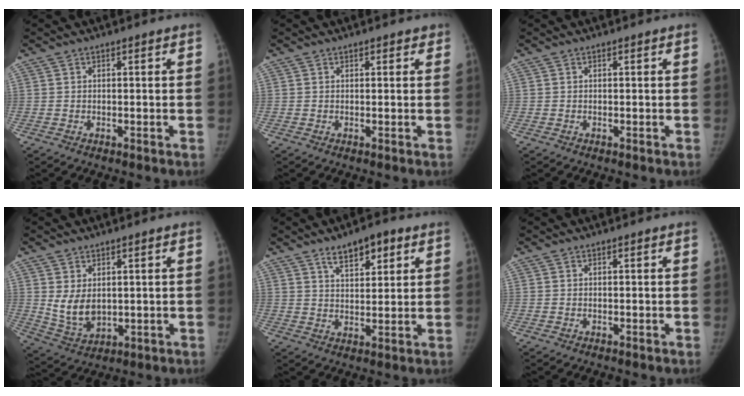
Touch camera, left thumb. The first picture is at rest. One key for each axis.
{"total": 1.0, "fx": 0.7, "fy": 0.6, "fz": 0.4, "tx": 0.008, "ty": -0.002, "tz": 0.005}
{"total": 0.0}
{"total": 6.8, "fx": 1.1, "fy": 4.6, "fz": 4.8, "tx": -0.072, "ty": -0.019, "tz": 0.041}
{"total": 7.6, "fx": 4.5, "fy": 3.4, "fz": 5.2, "tx": -0.055, "ty": -0.020, "tz": 0.071}
{"total": 0.0}